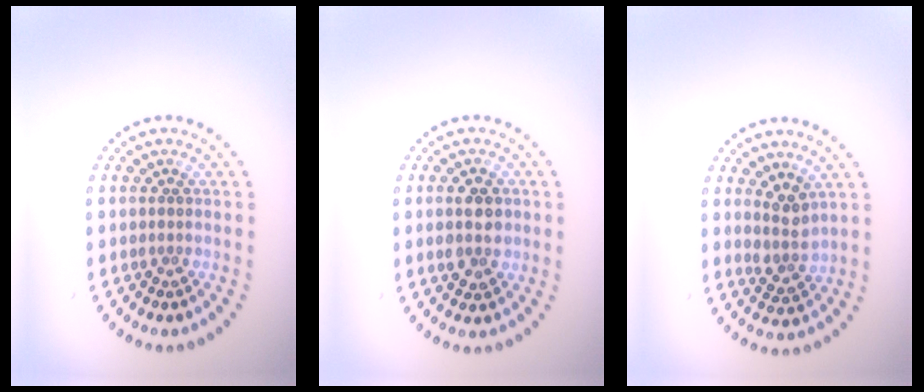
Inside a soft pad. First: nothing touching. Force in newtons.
{"total": 3.6, "press": 3.6, "slide": 0.1}
{"total": 2.2, "press": 1.8, "slide": 1.3}